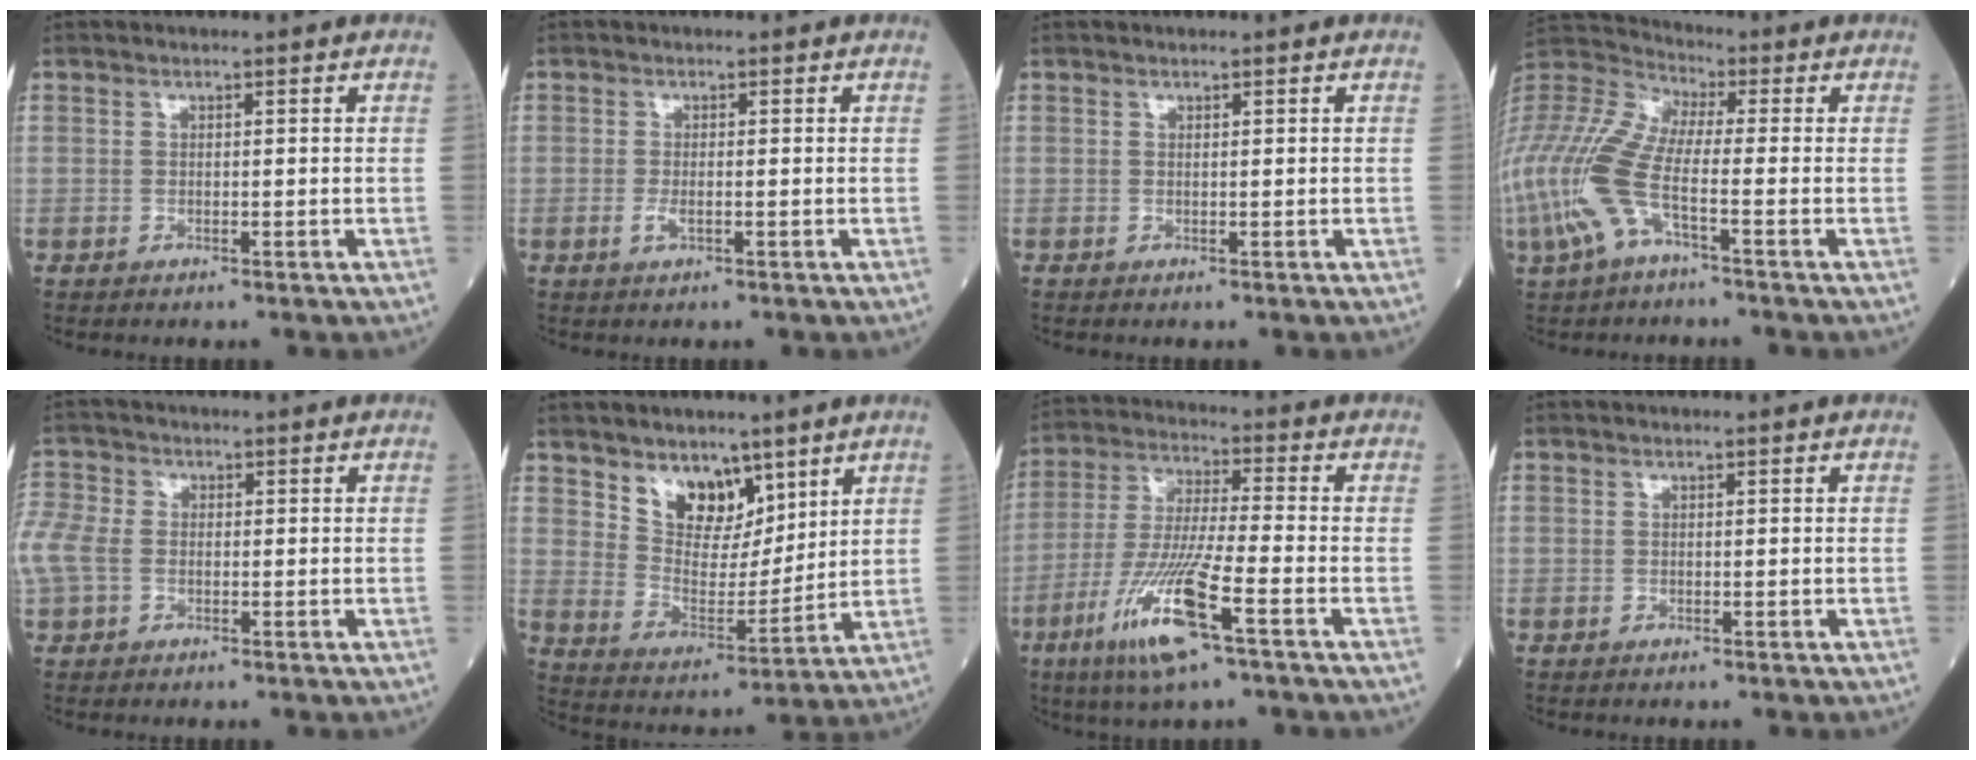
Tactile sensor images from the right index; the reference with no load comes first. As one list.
[{"total": 1.3, "force": [-0.4, 0.2, 1.2], "torque": [-0.030, -0.004, -0.008]}, {"total": 0.0}, {"total": 14.8, "force": [-4.7, 3.8, 13.5], "torque": [-0.328, 0.010, -0.096]}, {"total": 8.7, "force": [-0.6, 6.7, 5.4], "torque": [-0.176, 0.020, -0.009]}, {"total": 8.6, "force": [5.9, 4.8, 4.1], "torque": [-0.070, -0.004, 0.116]}, {"total": 12.8, "force": [-6.1, 0.5, 11.3], "torque": [-0.235, -0.022, -0.117]}, {"total": 0.0}]